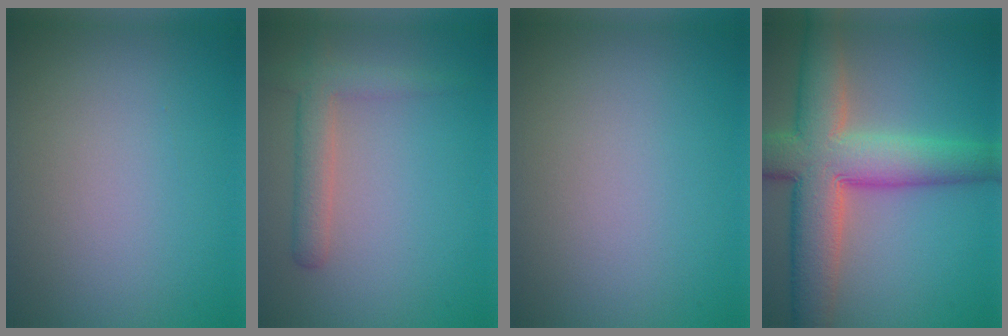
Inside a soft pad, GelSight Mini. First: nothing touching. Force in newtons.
{"total": 2.9, "press": 2.9, "slide": 0.2}
{"total": 0.0}
{"total": 10.1, "press": 10.1, "slide": 0.6}